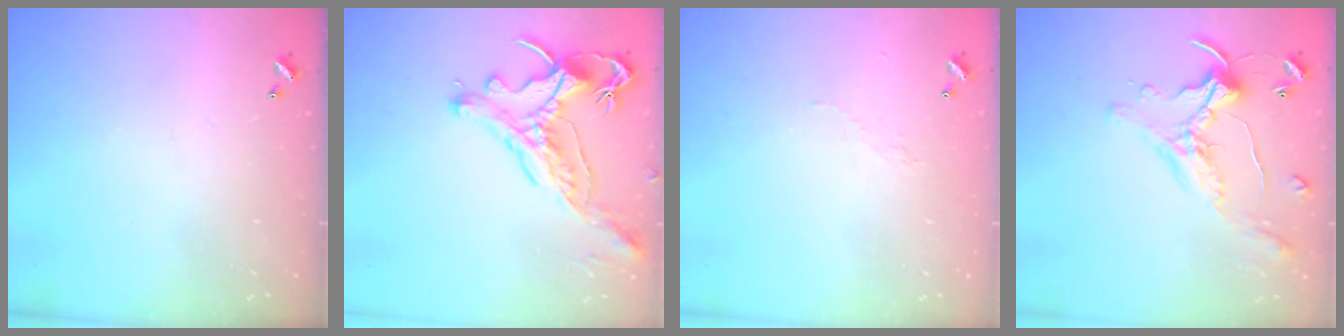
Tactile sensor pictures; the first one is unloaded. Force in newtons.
{"total": 1.2, "press": 0.9, "slide": 0.9}
{"total": 2.9, "press": 2.9, "slide": 0.5}
{"total": 0.0}